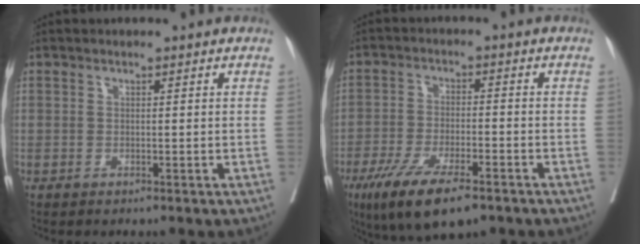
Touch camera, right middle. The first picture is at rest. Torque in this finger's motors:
{"motor_torque": [1.38, -0.76, 0.27, 0.16]}